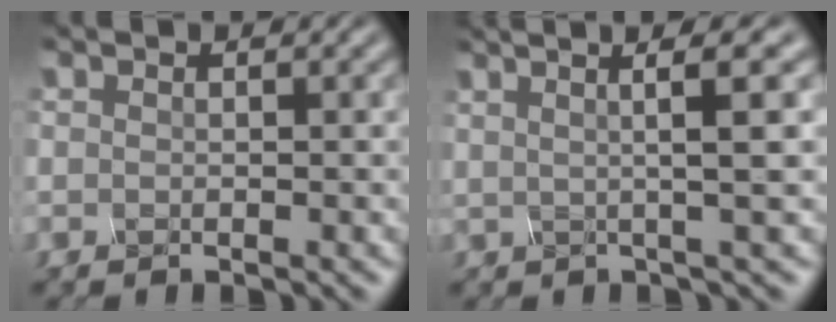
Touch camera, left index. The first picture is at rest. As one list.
[{"total": 4.0, "force": [1.2, -0.5, 3.7], "torque": [-0.066, 0.018, 0.032]}]